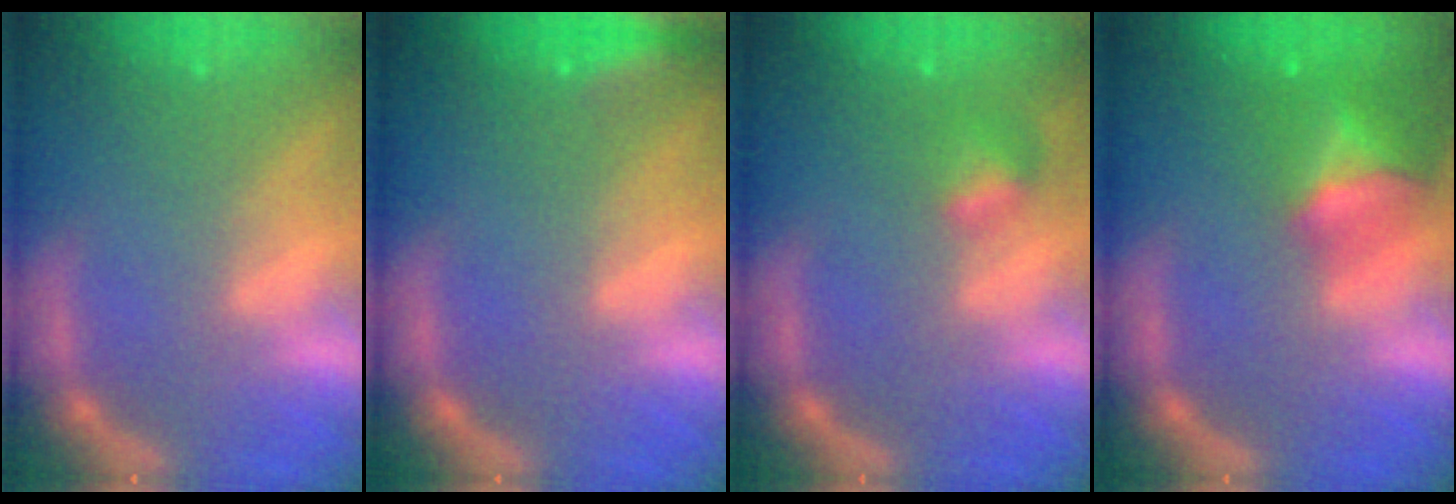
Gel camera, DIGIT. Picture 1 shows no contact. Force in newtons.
{"total": 2.9}
{"total": 1.9}
{"total": 6.0}